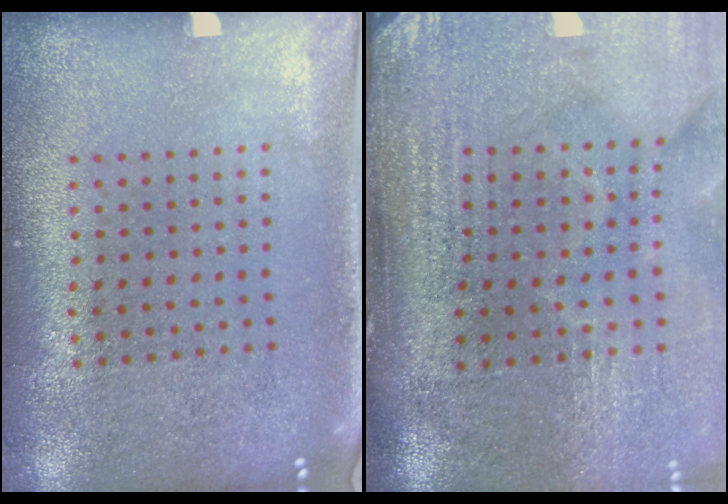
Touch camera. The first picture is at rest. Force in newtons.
{"total": 4.7, "press": 3.9, "slide": 2.5}